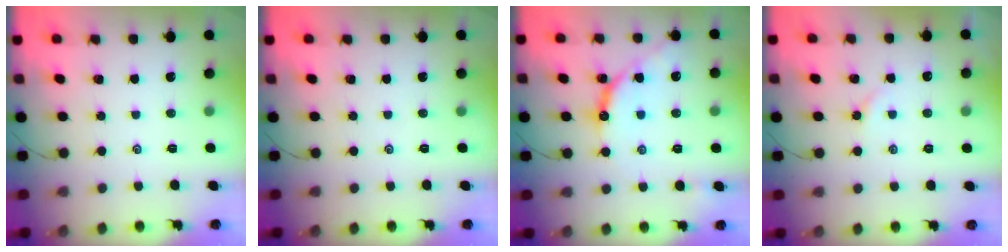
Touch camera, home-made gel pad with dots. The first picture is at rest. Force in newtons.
{"total": 0.0}
{"total": 10.2, "press": 10.2, "slide": 0.8}
{"total": 3.0, "press": 2.9, "slide": 0.6}